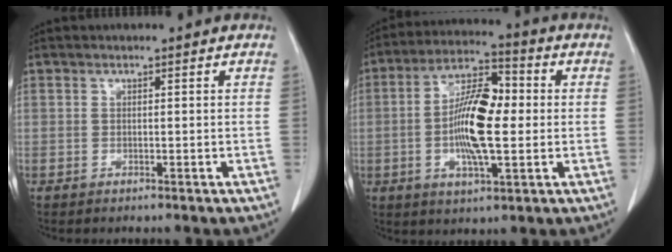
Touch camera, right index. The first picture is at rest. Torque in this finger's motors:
{"motor_torque": [0.89, 0.36, 0.33, 0.15]}